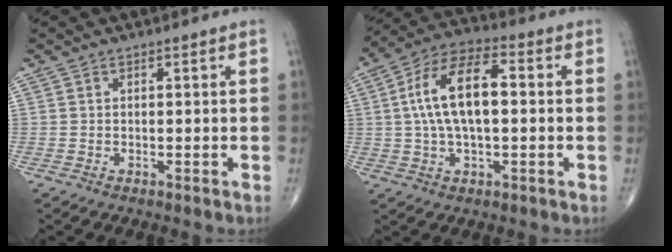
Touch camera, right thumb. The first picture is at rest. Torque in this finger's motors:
{"motor_torque": [1.05, 1.61, 0.55, -0.56, 0.31]}